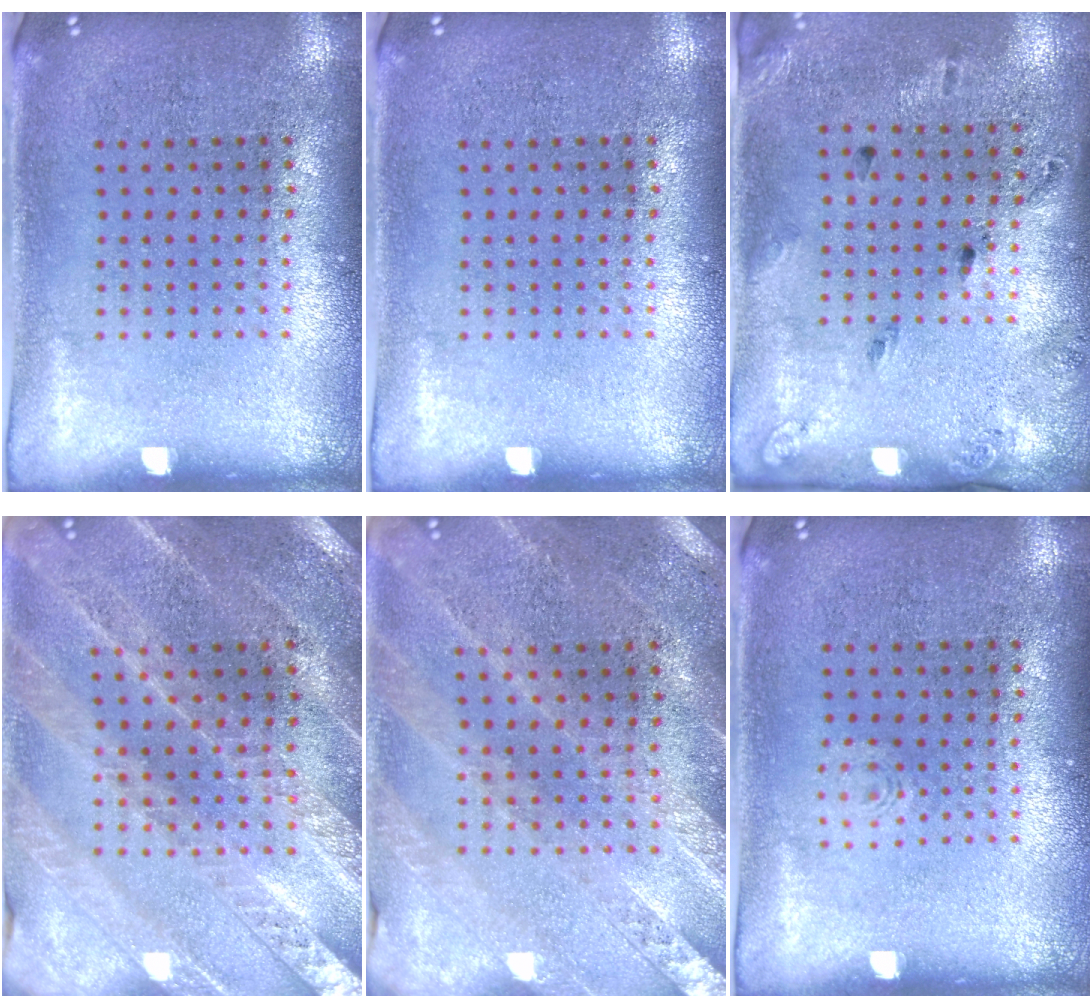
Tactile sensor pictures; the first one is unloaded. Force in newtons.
{"total": 0.0}
{"total": 1.8, "press": 1.1, "slide": 1.5}
{"total": 2.2, "press": 2.2, "slide": 0.2}
{"total": 0.8, "press": 0.8, "slide": 0.2}
{"total": 0.7, "press": 0.6, "slide": 0.2}